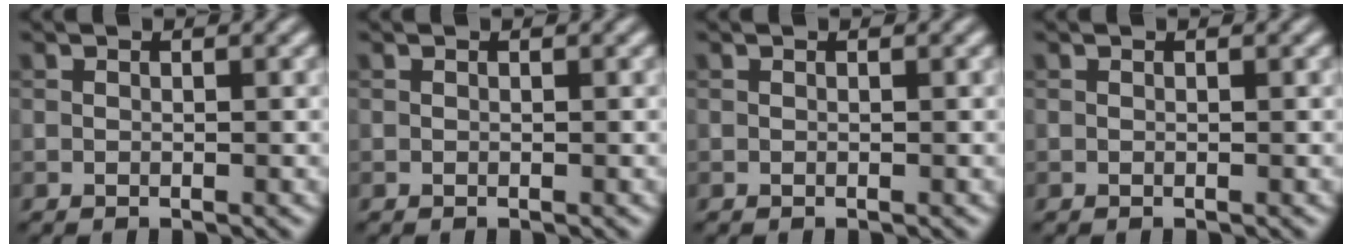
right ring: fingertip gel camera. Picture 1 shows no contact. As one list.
[{"total": 0.0}, {"total": 0.0}, {"total": 0.0}]